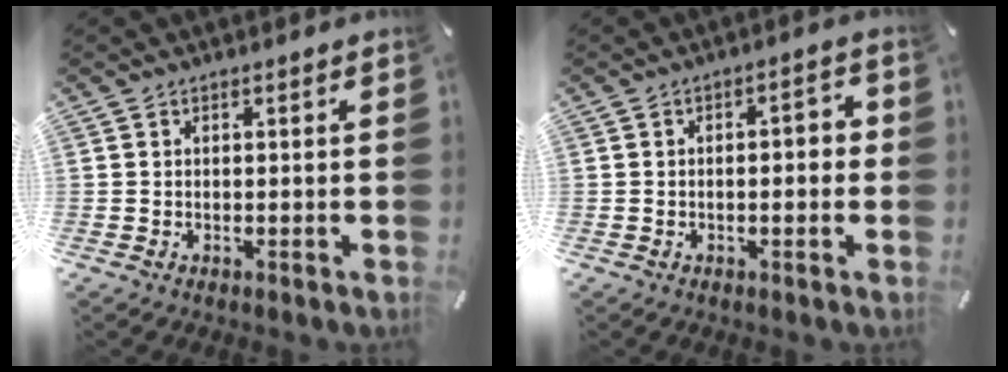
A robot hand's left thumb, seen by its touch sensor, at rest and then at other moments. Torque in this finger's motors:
{"motor_torque": [-0.05, 0.14, -0.12, -0.10, 0.11]}